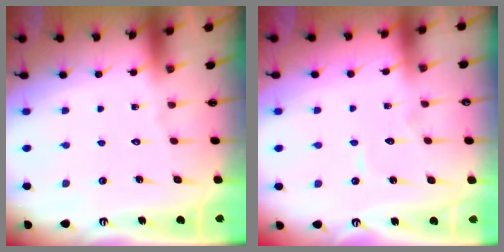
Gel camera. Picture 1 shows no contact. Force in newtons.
{"total": 4.7, "press": 4.7, "slide": 0.5}